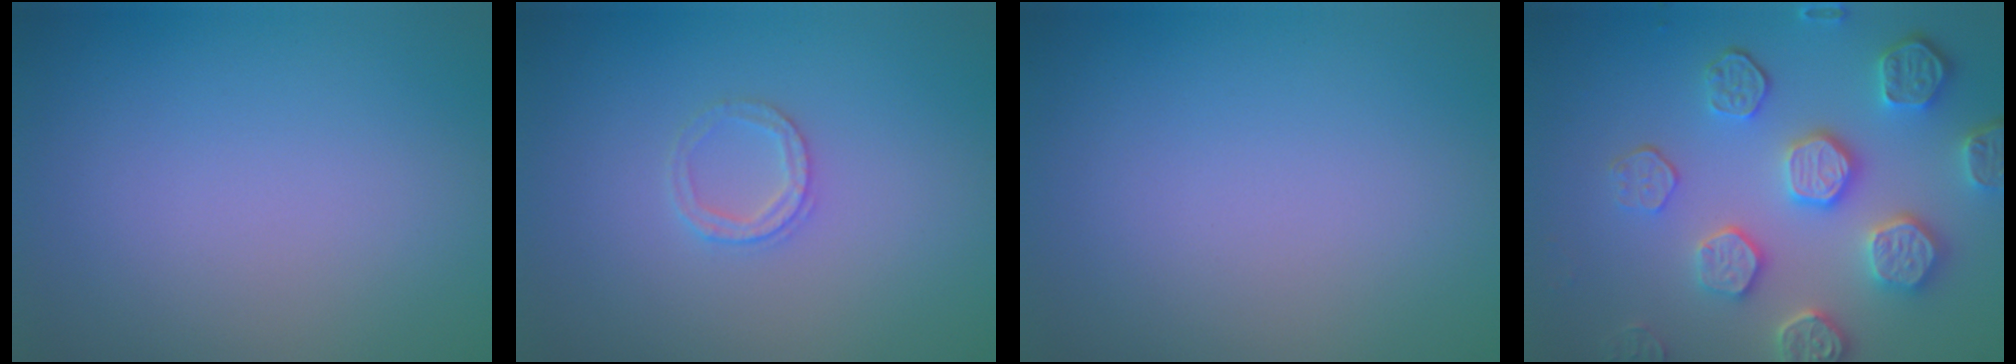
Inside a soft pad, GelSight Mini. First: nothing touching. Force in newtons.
{"total": 1.6, "press": 1.6, "slide": 0.2}
{"total": 0.0}
{"total": 6.4, "press": 5.4, "slide": 3.4}